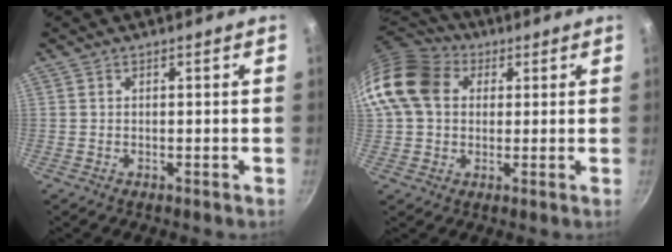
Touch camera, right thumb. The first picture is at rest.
{"total": 14.9, "force": [3.3, 11.7, 8.6], "torque": [-0.158, 0.027, 0.045]}